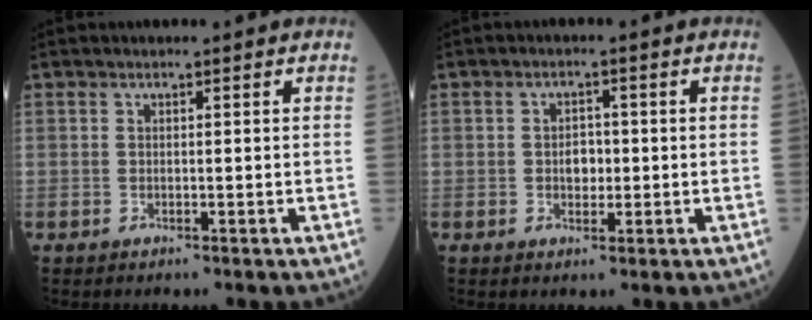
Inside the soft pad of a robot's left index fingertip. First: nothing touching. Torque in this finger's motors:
{"motor_torque": [0.20, 0.10, 0.05, 0.01]}